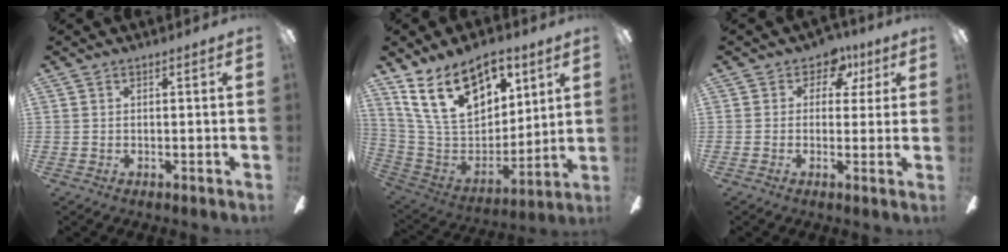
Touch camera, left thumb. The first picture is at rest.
{"total": 21.9, "force": [11.9, 12.7, 13.4], "torque": [-0.241, -0.053, 0.215]}
{"total": 6.7, "force": [3.0, 4.5, 3.8], "torque": [-0.039, -0.012, 0.048]}